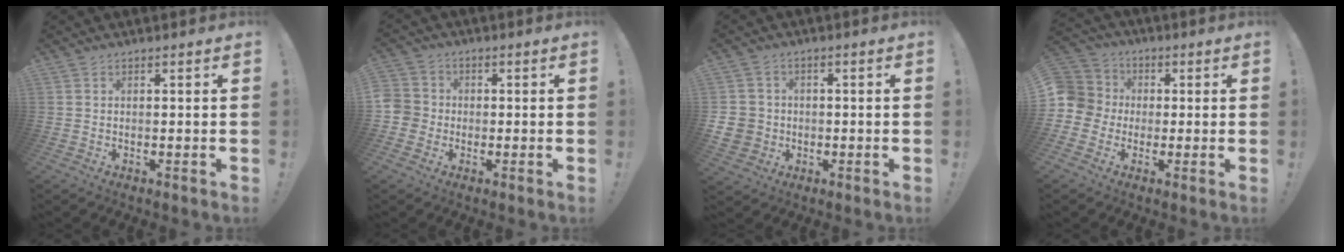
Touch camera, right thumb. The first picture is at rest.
{"total": 5.4, "force": [-1.4, 5.0, 1.4], "torque": [-0.036, 0.017, -0.025]}
{"total": 6.7, "force": [-1.0, 6.2, 2.2], "torque": [-0.044, 0.013, -0.016]}
{"total": 8.6, "force": [-1.2, 8.2, 2.3], "torque": [-0.049, 0.015, -0.019]}